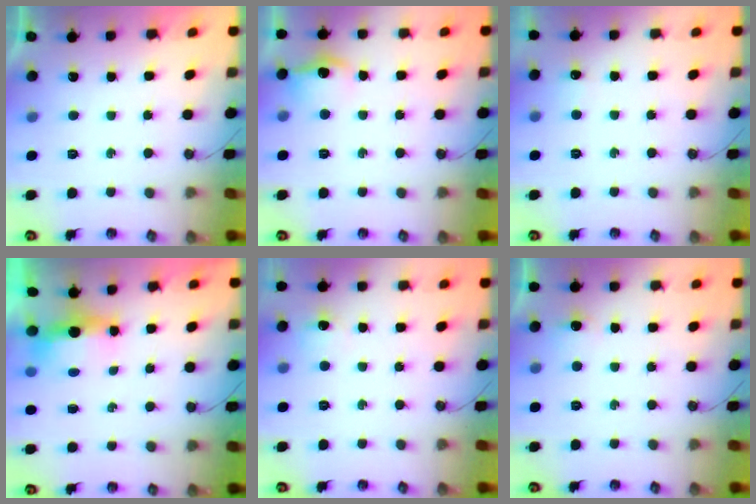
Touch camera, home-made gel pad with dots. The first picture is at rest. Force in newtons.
{"total": 10.4, "press": 10.4, "slide": 0.9}
{"total": 4.7, "press": 3.9, "slide": 2.5}
{"total": 14.1, "press": 6.9, "slide": 12.3}
{"total": 5.9, "press": 5.8, "slide": 0.6}
{"total": 5.9, "press": 5.4, "slide": 2.2}